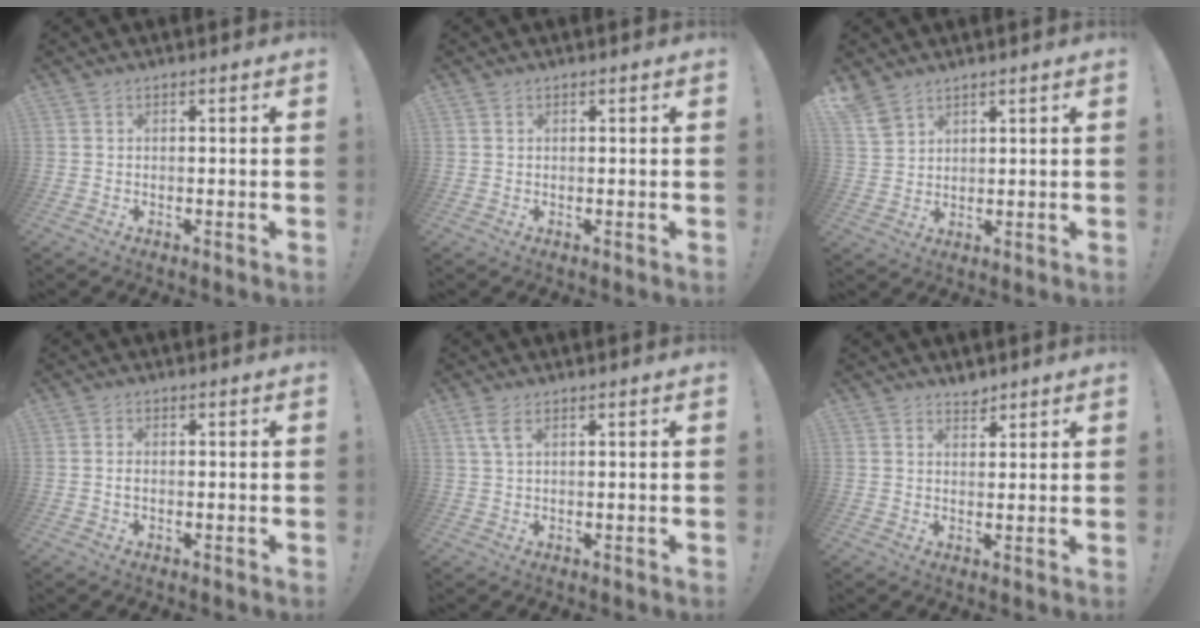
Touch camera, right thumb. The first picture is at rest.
{"total": 0.5, "force": [0.3, 0.4, 0.2], "torque": [-0.001, 0.000, 0.006]}
{"total": 5.7, "force": [4.5, 2.8, 2.1], "torque": [-0.043, -0.023, 0.089]}
{"total": 0.9, "force": [-0.2, 0.5, 0.7], "torque": [-0.019, 0.004, -0.004]}
{"total": 3.3, "force": [1.5, 1.1, 2.7], "torque": [-0.062, 0.004, 0.029]}
{"total": 2.7, "force": [2.5, 0.8, 0.5], "torque": [0.017, -0.023, 0.041]}